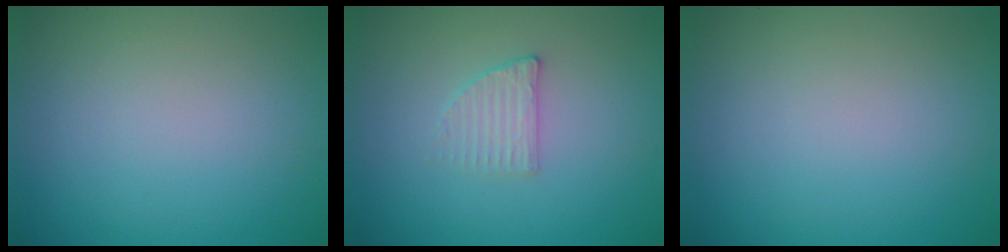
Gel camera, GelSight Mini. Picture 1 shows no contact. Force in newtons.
{"total": 1.9, "press": 1.9, "slide": 0.4}
{"total": 0.0}